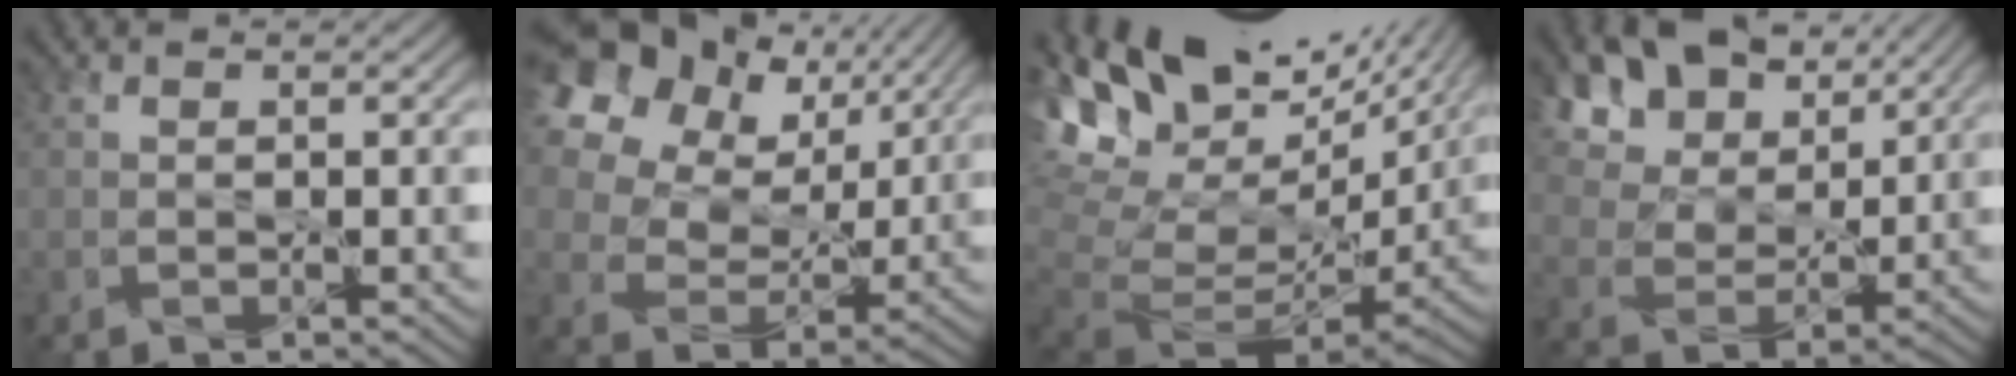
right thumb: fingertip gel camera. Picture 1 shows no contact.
{"total": 19.9, "force": [10.8, 13.8, 9.4], "torque": [-0.272, 0.077, 0.217]}
{"total": 16.7, "force": [10.1, 7.5, 11.0], "torque": [-0.214, 0.017, 0.202]}
{"total": 15.5, "force": [10.9, 8.7, 6.9], "torque": [-0.192, 0.017, 0.212]}